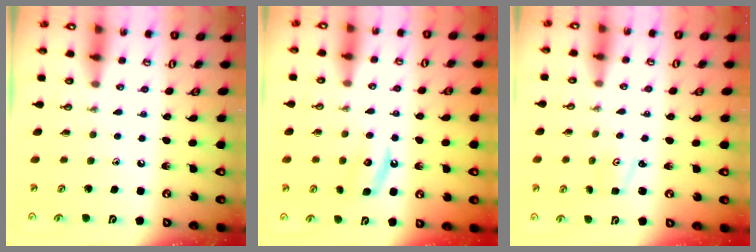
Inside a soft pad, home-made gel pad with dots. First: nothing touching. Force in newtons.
{"total": 5.1, "press": 5.0, "slide": 0.9}
{"total": 1.3, "press": 1.3, "slide": 0.2}